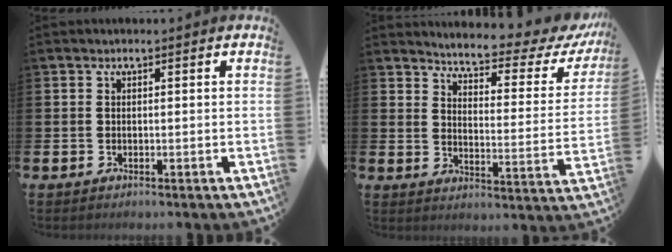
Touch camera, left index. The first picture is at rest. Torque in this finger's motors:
{"motor_torque": [1.04, -1.10, 0.41, 0.06]}